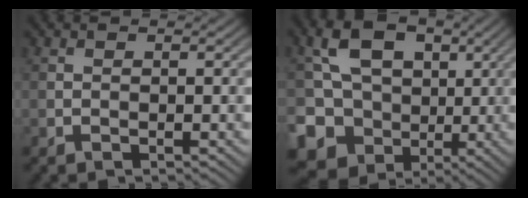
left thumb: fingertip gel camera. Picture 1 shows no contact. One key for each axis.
{"total": 9.6, "fx": 1.0, "fy": 8.2, "fz": 5.0, "tx": -0.099, "ty": -0.010, "tz": -0.001}